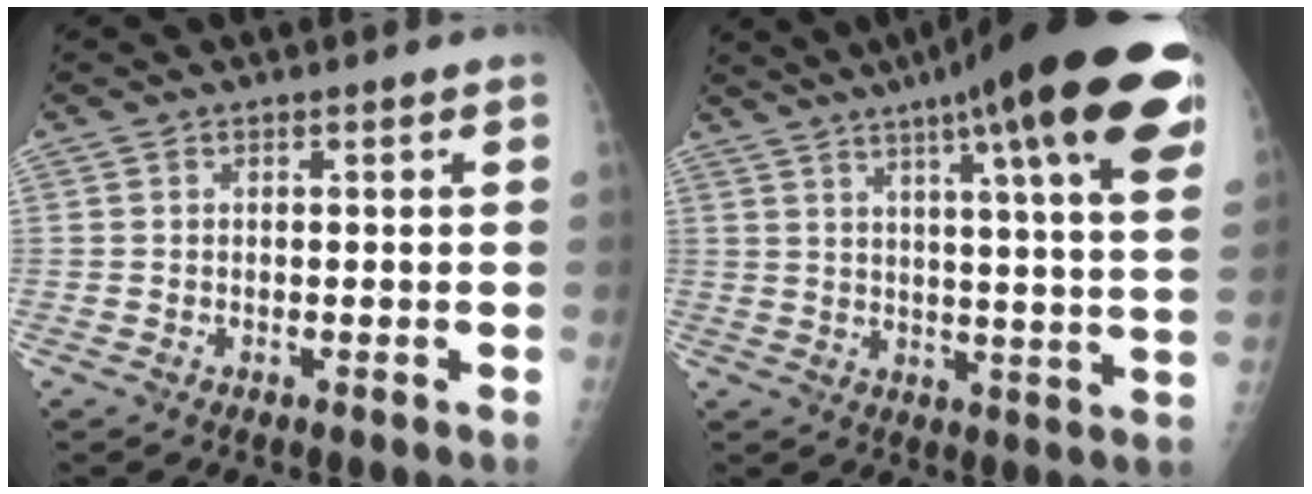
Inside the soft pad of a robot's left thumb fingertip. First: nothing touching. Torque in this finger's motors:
{"motor_torque": [1.70, -0.49, 1.70, -1.08, 0.38]}